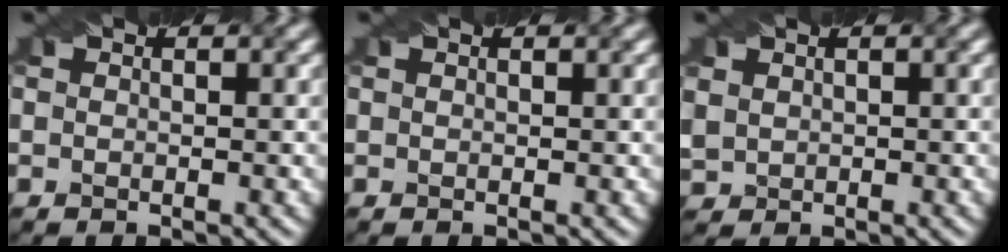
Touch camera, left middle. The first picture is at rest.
{"total": 0.0}
{"total": 1.8, "force": [0.7, 1.6, 0.5], "torque": [-0.016, 0.001, 0.021]}